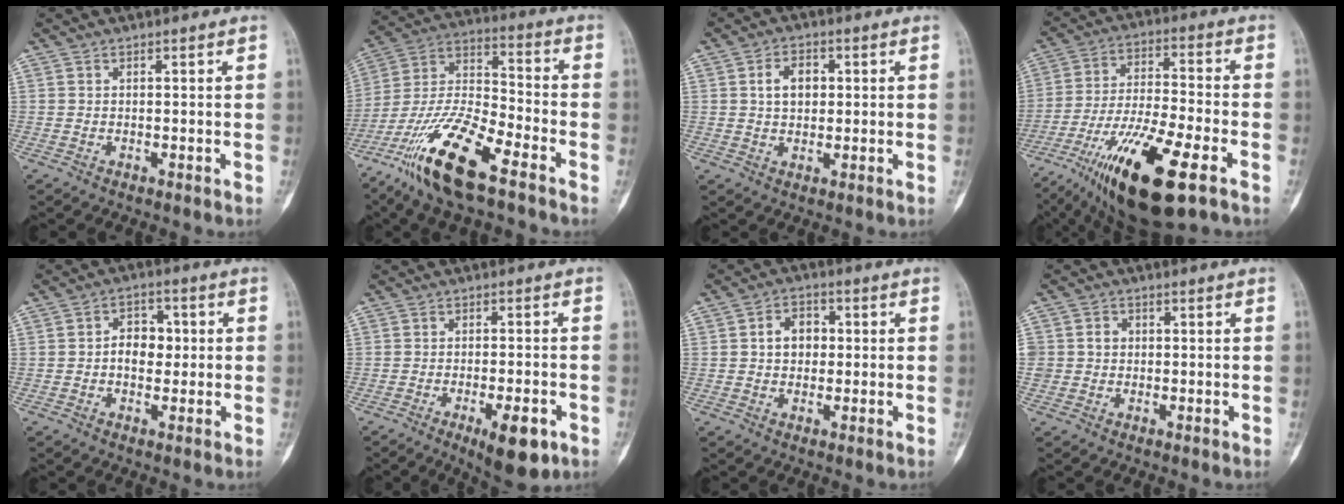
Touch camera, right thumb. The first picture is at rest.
{"total": 18.4, "force": [-11.3, 5.0, 13.6], "torque": [-0.276, 0.054, -0.214]}
{"total": 5.3, "force": [1.0, 3.7, 3.7], "torque": [-0.046, 0.007, 0.015]}
{"total": 20.1, "force": [-10.6, 5.0, 16.4], "torque": [-0.330, 0.025, -0.182]}
{"total": 6.2, "force": [0.1, 4.4, 4.3], "torque": [-0.041, 0.013, -0.005]}
{"total": 8.8, "force": [-4.0, 2.8, 7.3], "torque": [-0.103, 0.005, -0.048]}
{"total": 5.7, "force": [0.6, 4.4, 3.5], "torque": [-0.032, 0.012, 0.004]}
{"total": 3.4, "force": [0.2, 3.2, 1.1], "torque": [0.001, 0.005, 0.003]}